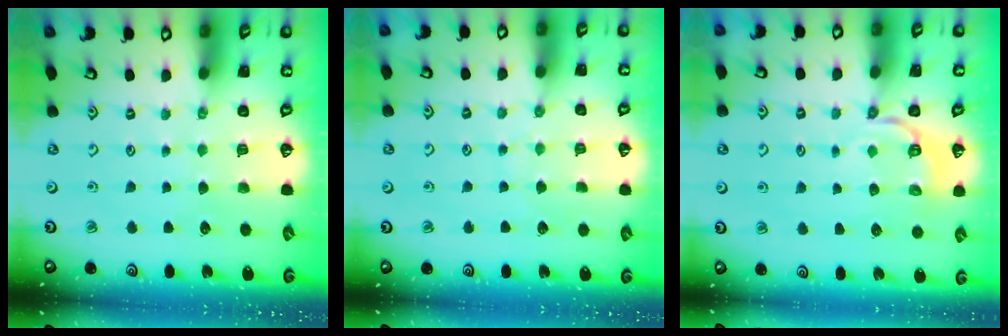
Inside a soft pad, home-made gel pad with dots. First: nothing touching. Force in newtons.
{"total": 4.9, "press": 4.9, "slide": 0.4}
{"total": 6.6, "press": 6.3, "slide": 2.0}